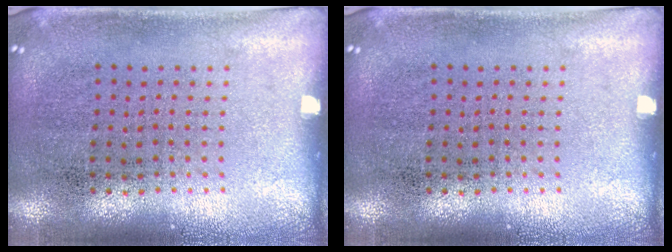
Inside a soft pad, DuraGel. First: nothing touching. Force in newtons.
{"total": 0.0}